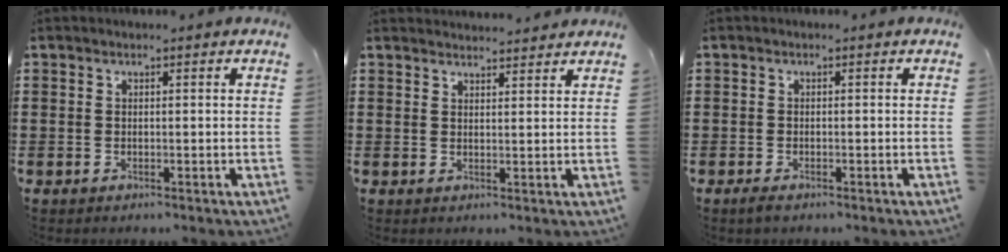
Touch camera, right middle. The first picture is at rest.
{"total": 2.2, "force": [2.2, -0.1, -0.2], "torque": [-0.002, -0.002, 0.043]}
{"total": 0.7, "force": [-0.5, 0.2, 0.4], "torque": [-0.010, -0.007, -0.009]}